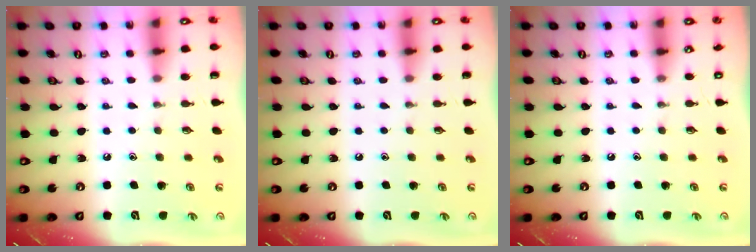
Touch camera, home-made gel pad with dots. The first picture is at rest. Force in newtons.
{"total": 0.0}
{"total": 0.0}